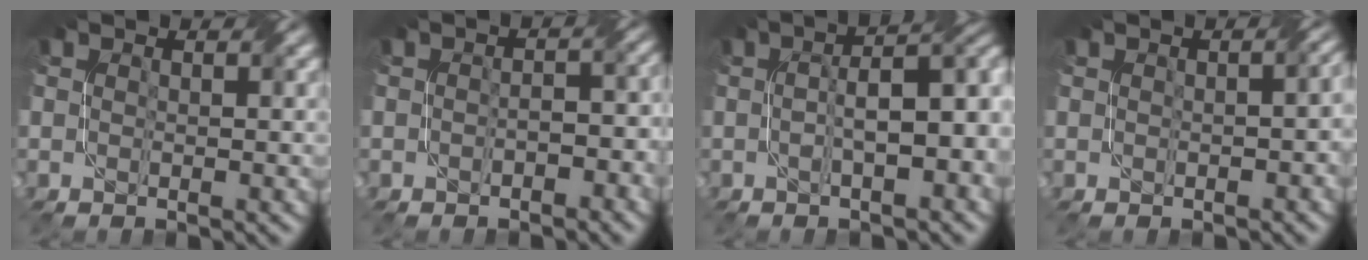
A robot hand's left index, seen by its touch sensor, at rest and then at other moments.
{"total": 2.7, "force": [-1.3, 1.6, 1.8], "torque": [-0.020, 0.005, -0.013]}
{"total": 7.0, "force": [-0.2, 2.5, 6.6], "torque": [-0.084, 0.015, 0.006]}
{"total": 3.5, "force": [-0.1, 1.9, 3.0], "torque": [-0.017, 0.002, 0.008]}